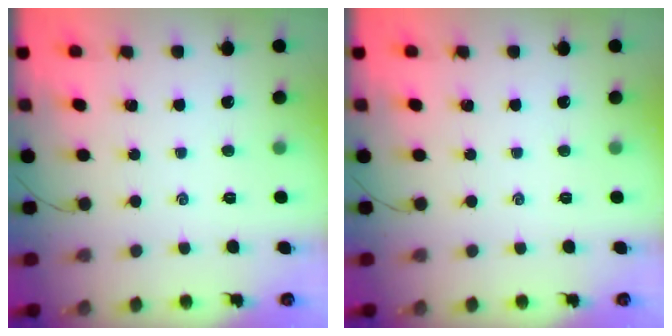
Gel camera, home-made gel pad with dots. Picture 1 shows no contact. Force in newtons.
{"total": 0.0}